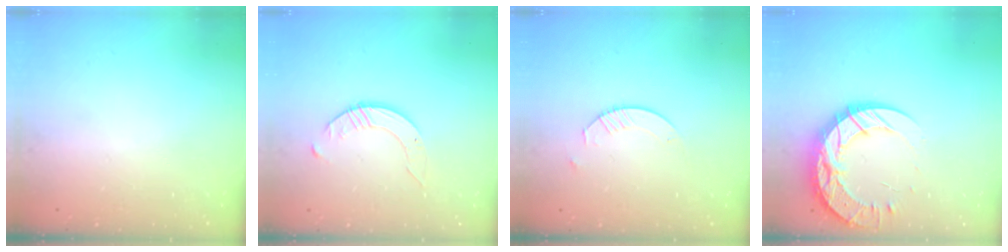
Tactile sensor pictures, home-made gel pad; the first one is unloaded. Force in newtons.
{"total": 3.4, "press": 3.3, "slide": 0.4}
{"total": 4.5, "press": 4.5, "slide": 0.5}
{"total": 18.6, "press": 18.5, "slide": 1.6}